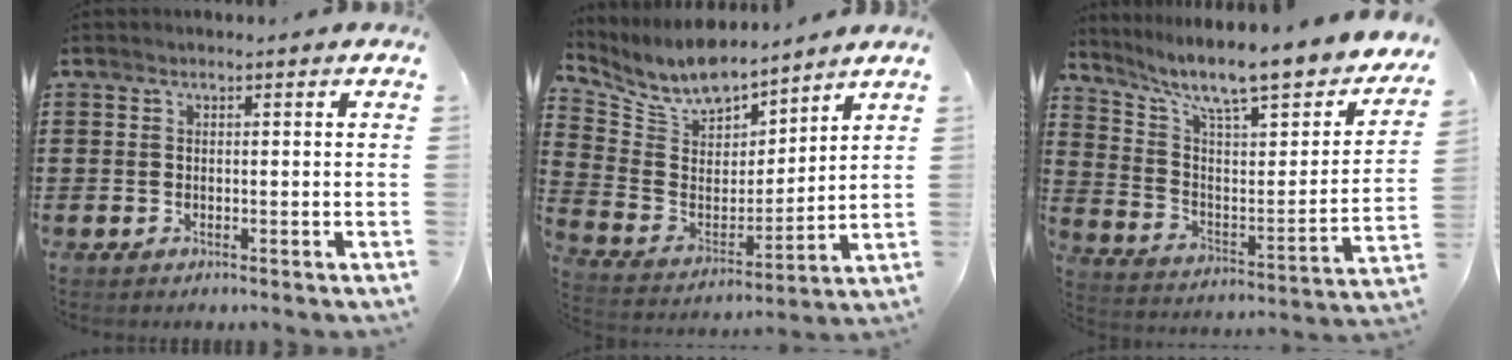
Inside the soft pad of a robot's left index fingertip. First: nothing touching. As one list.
[{"total": 9.3, "force": [8.3, 3.0, 2.9], "torque": [-0.101, -0.049, 0.150]}, {"total": 9.1, "force": [7.4, 1.2, 5.2], "torque": [-0.108, -0.065, 0.115]}]